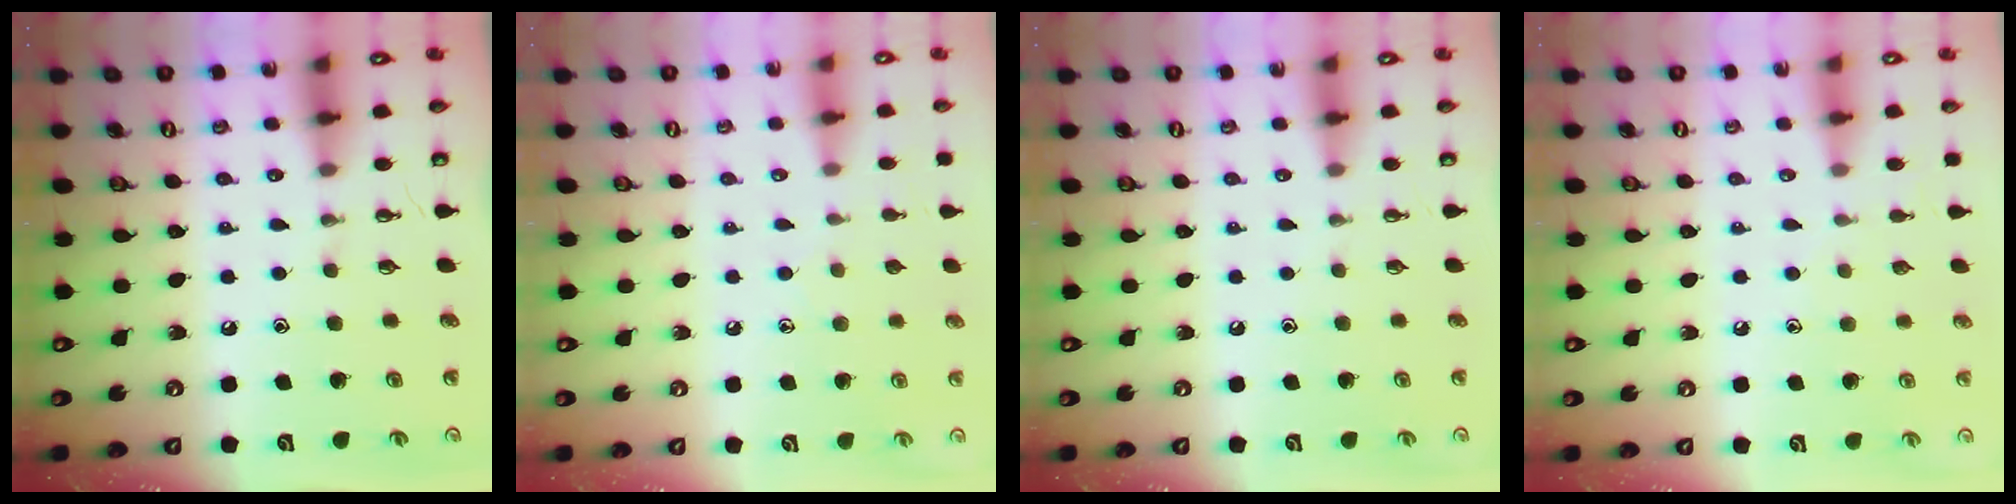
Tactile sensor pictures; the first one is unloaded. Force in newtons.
{"total": 6.8, "press": 6.8, "slide": 0.6}
{"total": 0.0}
{"total": 4.7, "press": 4.7, "slide": 0.7}